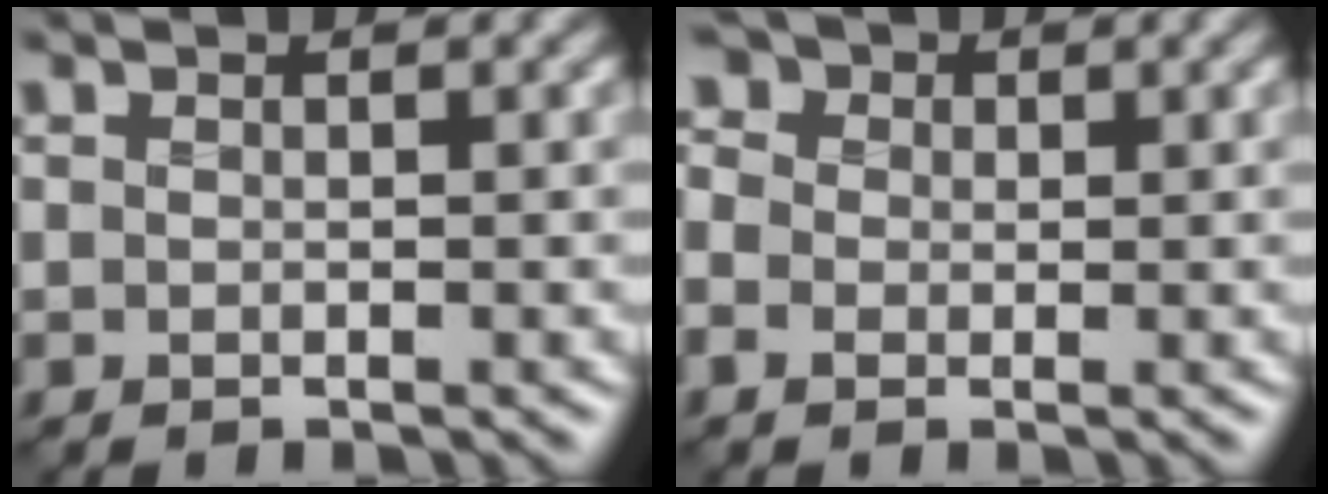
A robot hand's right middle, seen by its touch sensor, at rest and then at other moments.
{"total": 4.8, "force": [1.0, 3.9, 2.5], "torque": [-0.064, 0.024, -0.004]}